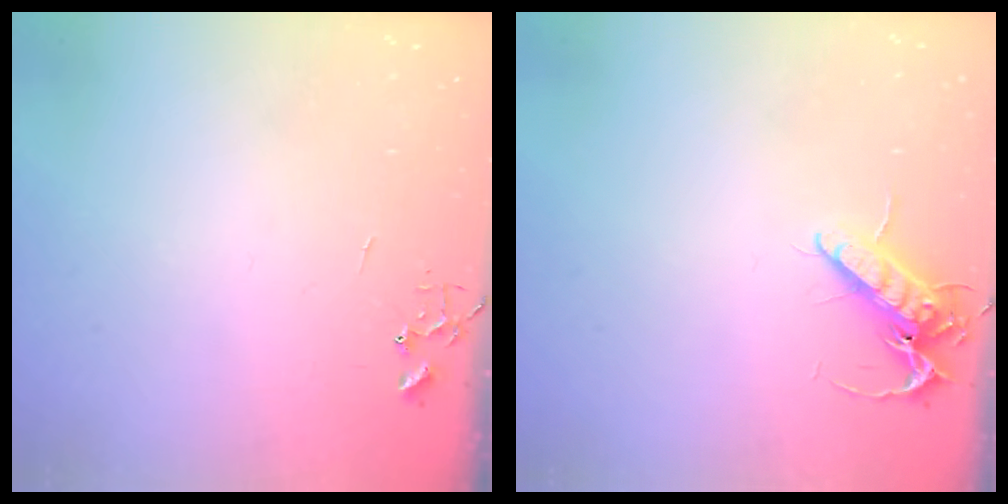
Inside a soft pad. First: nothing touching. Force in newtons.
{"total": 10.9, "press": 10.8, "slide": 1.6}